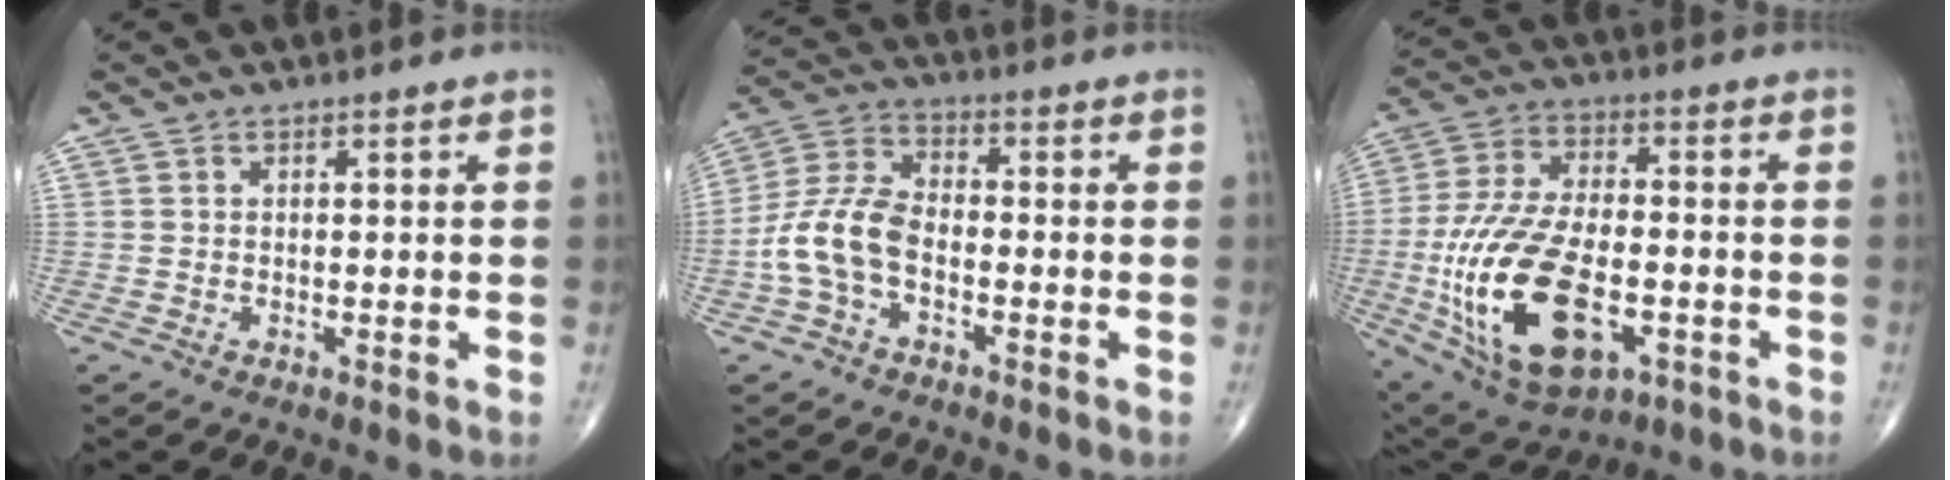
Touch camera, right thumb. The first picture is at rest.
{"total": 9.8, "force": [-3.0, 5.7, 7.4], "torque": [-0.157, 0.032, -0.067]}
{"total": 22.5, "force": [-5.8, 11.7, 18.4], "torque": [-0.368, 0.011, -0.086]}